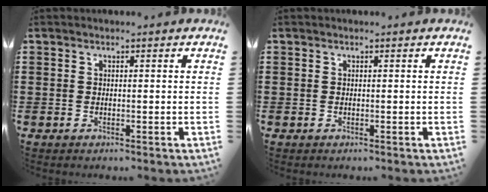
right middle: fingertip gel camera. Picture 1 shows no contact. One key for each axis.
{"total": 0.0}